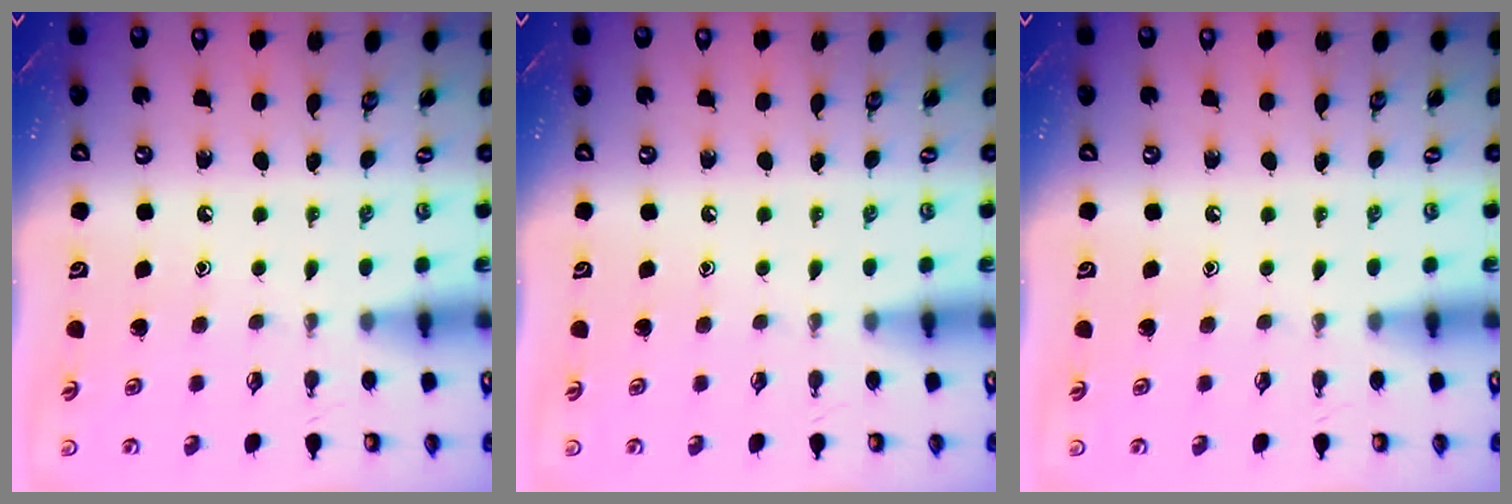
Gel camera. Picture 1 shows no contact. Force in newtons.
{"total": 0.0}
{"total": 0.0}